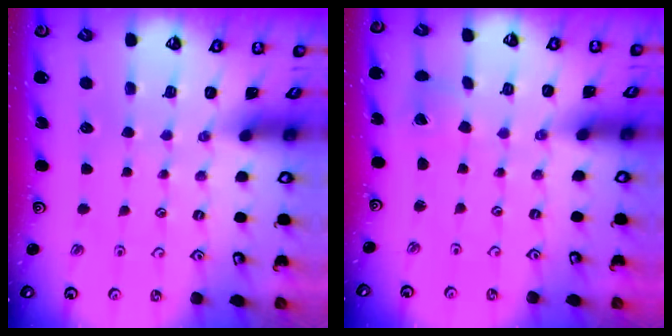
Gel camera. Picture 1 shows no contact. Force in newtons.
{"total": 2.3, "press": 2.3, "slide": 0.2}